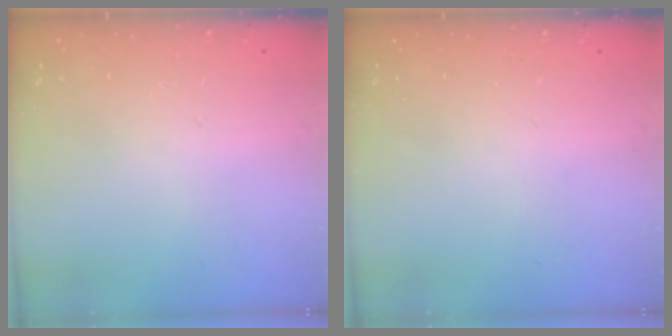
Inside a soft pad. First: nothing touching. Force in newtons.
{"total": 0.0}